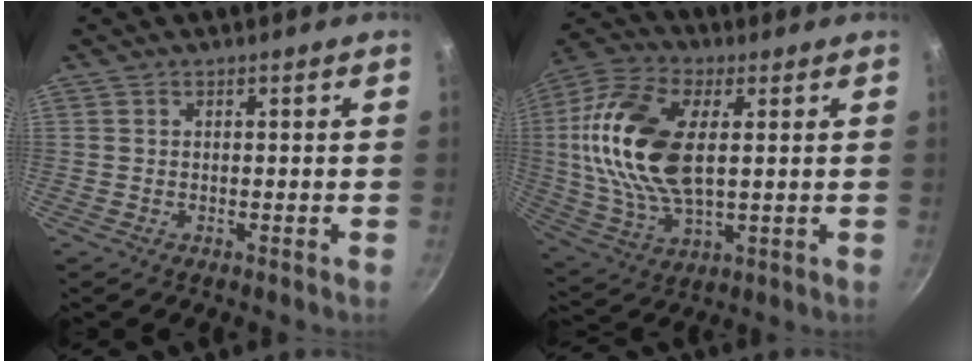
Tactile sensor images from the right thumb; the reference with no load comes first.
{"total": 20.1, "force": [2.9, 10.8, 16.8], "torque": [-0.326, 0.003, 0.048]}